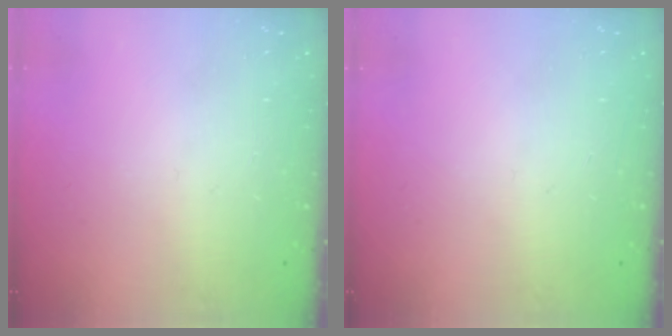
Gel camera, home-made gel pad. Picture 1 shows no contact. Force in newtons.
{"total": 0.0}